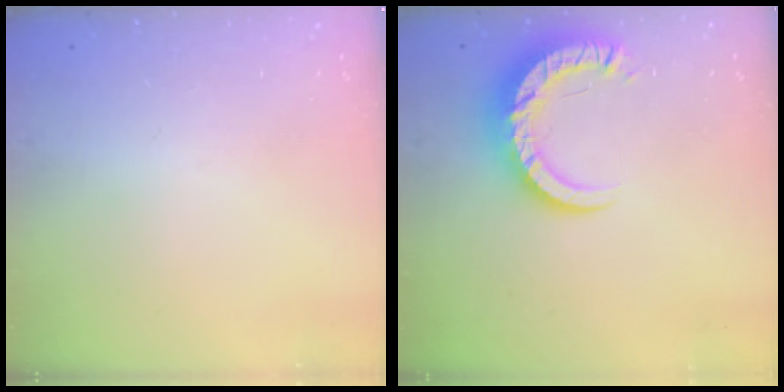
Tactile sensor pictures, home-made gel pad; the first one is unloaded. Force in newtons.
{"total": 10.7, "press": 10.6, "slide": 1.1}